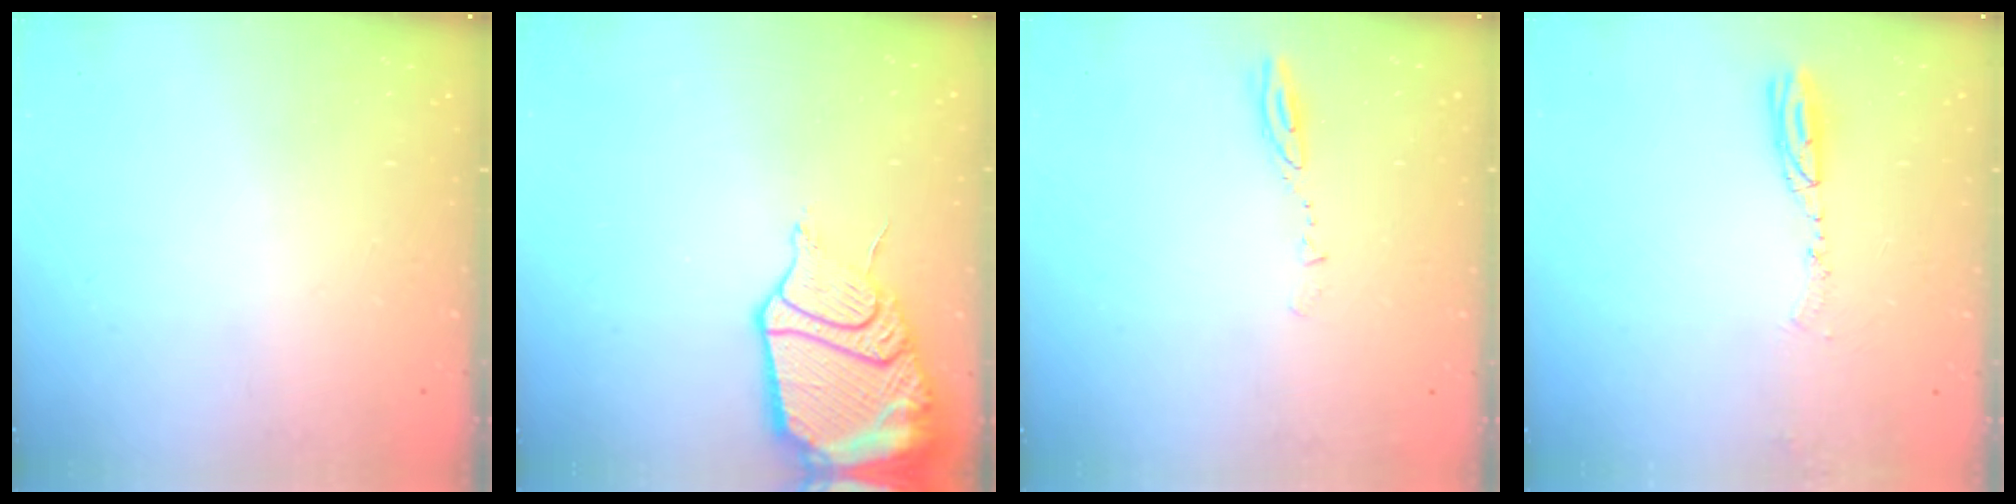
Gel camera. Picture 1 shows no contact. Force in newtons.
{"total": 21.3, "press": 21.2, "slide": 2.2}
{"total": 4.9, "press": 4.8, "slide": 0.6}
{"total": 5.9, "press": 5.8, "slide": 0.9}